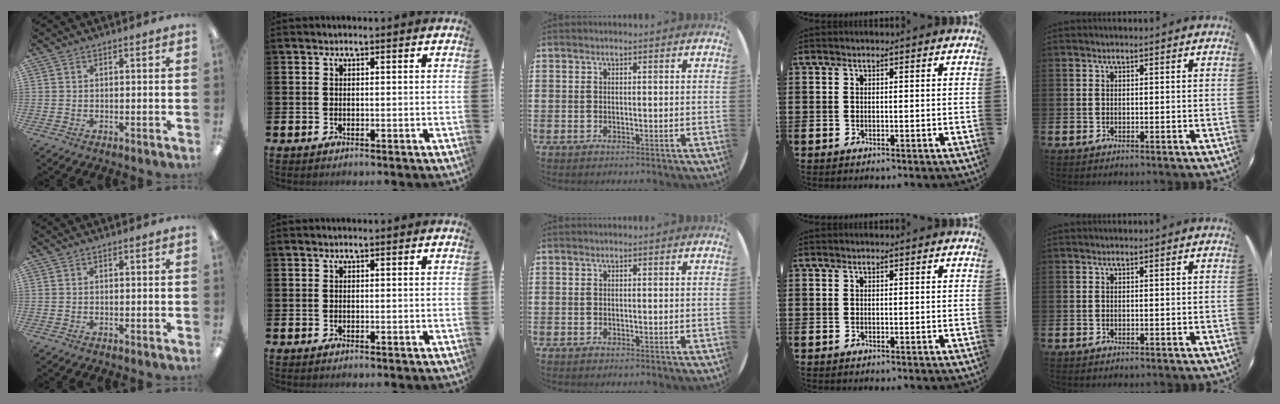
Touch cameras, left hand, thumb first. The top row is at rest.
{}